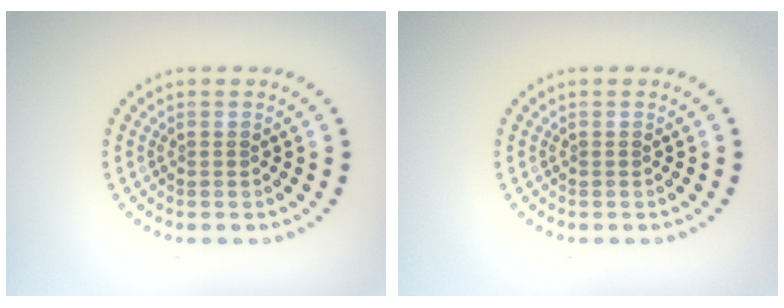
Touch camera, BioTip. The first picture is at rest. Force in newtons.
{"total": 0.0}